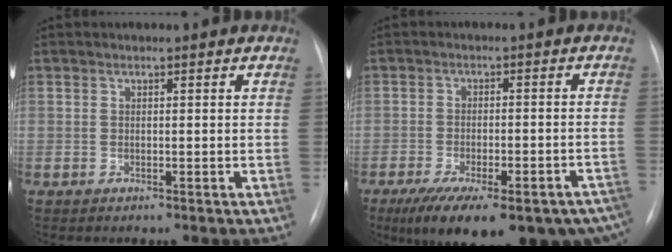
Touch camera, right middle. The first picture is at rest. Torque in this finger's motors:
{"motor_torque": [1.10, -1.04, 0.47, 0.08]}